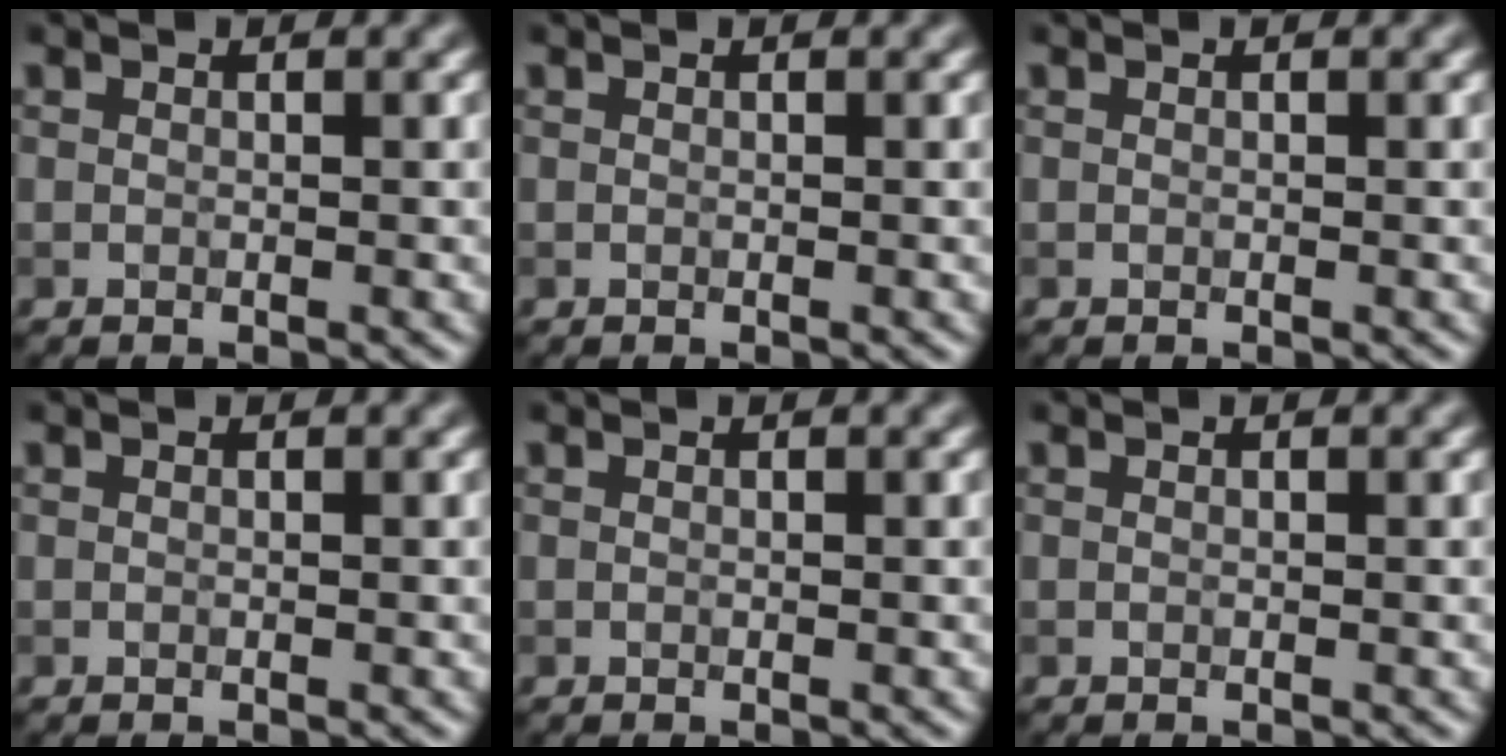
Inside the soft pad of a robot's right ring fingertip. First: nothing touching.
{"total": 0.0}
{"total": 0.0}
{"total": 0.0}
{"total": 0.0}
{"total": 0.0}